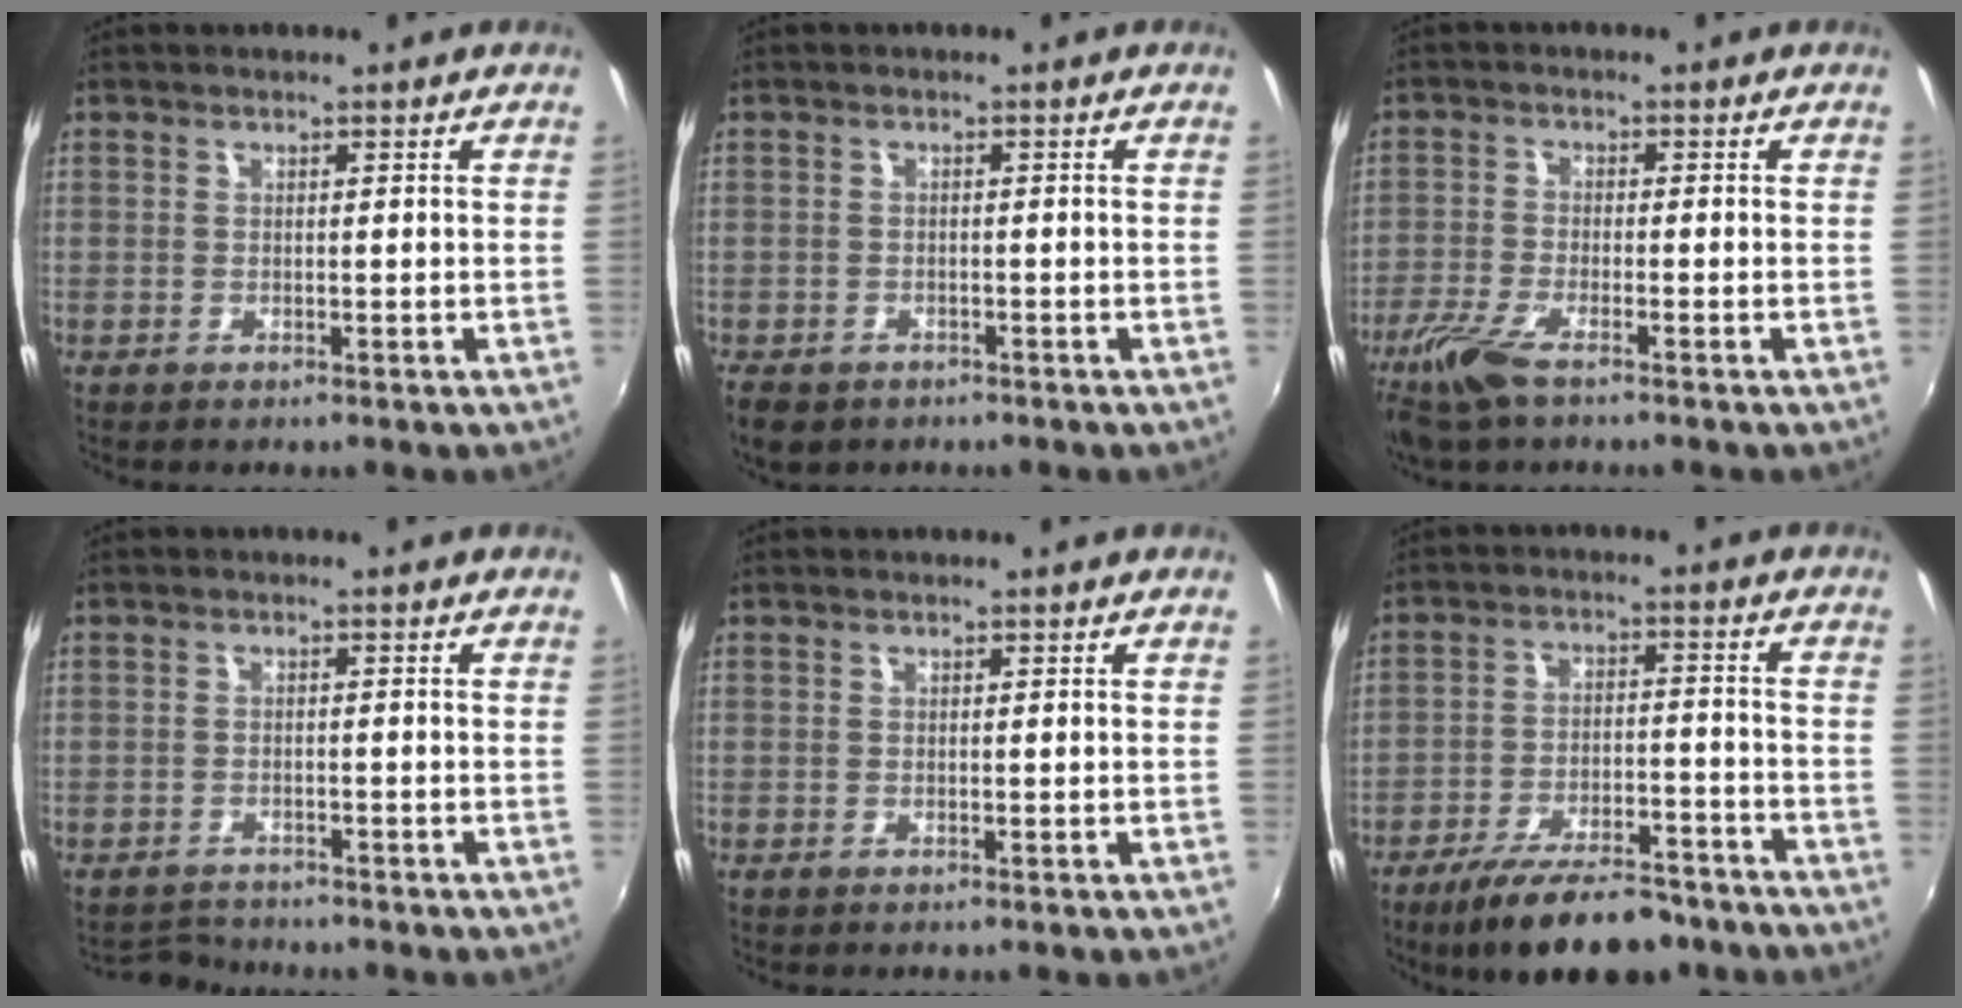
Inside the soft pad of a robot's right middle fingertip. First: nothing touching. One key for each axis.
{"total": 5.8, "fx": -3.8, "fy": 3.5, "fz": 2.6, "tx": -0.068, "ty": -0.019, "tz": -0.061}
{"total": 7.3, "fx": -5.1, "fy": 1.8, "fz": 4.9, "tx": -0.125, "ty": -0.020, "tz": -0.104}
{"total": 3.5, "fx": -3.3, "fy": 0.9, "fz": -0.1, "tx": -0.012, "ty": 0.000, "tz": -0.062}
{"total": 0.0}
{"total": 16.0, "fx": -12.8, "fy": 4.9, "fz": 8.3, "tx": -0.158, "ty": -0.018, "tz": -0.192}